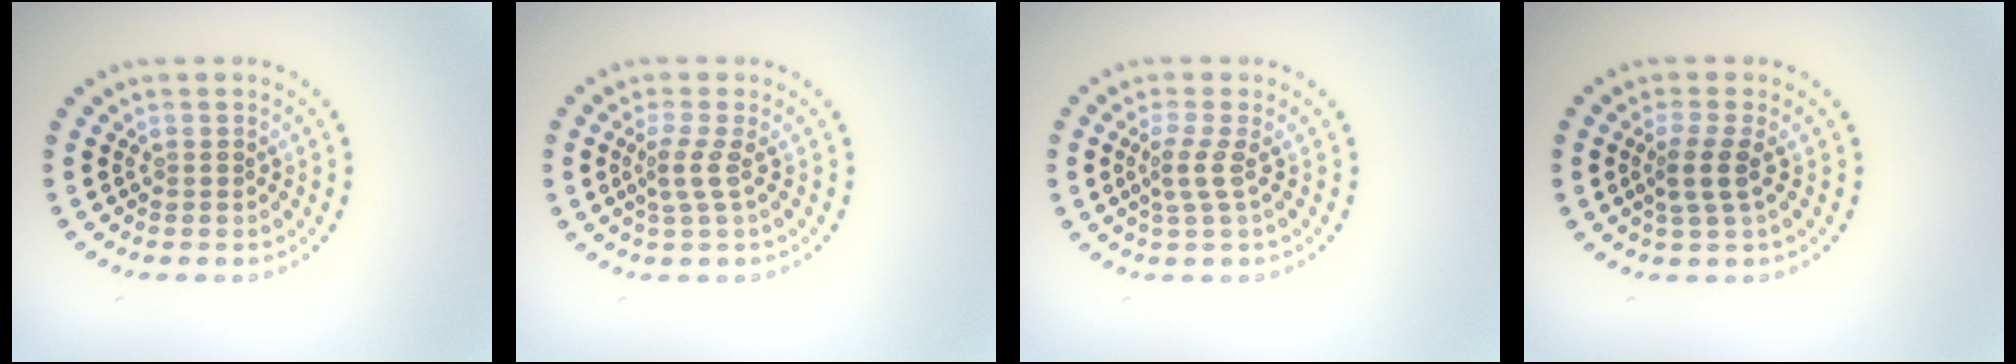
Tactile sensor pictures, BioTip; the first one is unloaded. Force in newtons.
{"total": 2.0, "press": 1.3, "slide": 1.5}
{"total": 2.0, "press": 1.3, "slide": 1.5}
{"total": 2.2, "press": 1.8, "slide": 1.3}